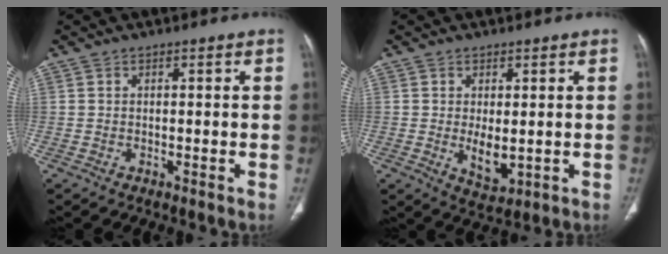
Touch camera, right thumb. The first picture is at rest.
{"total": 4.6, "force": [-0.2, 2.4, 4.0], "torque": [-0.057, -0.013, 0.011]}